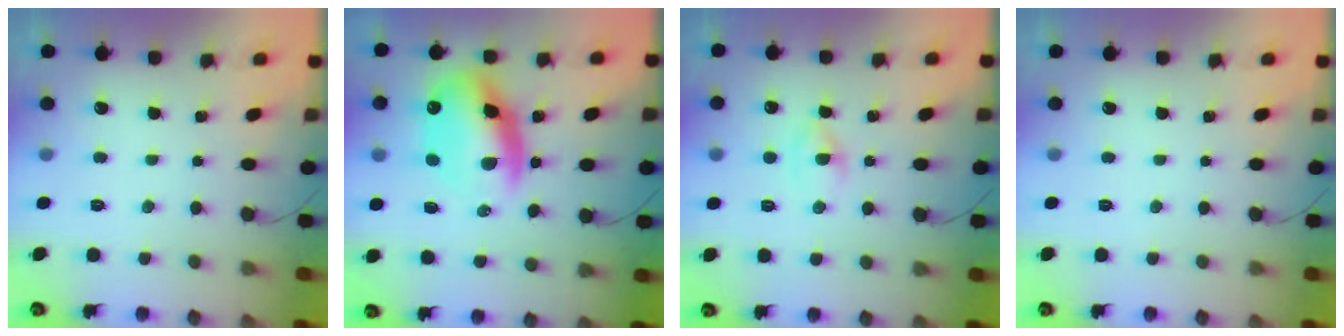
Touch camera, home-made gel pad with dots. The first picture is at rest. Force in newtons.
{"total": 16.0, "press": 15.5, "slide": 3.9}
{"total": 1.8, "press": 1.5, "slide": 1.0}
{"total": 0.0}